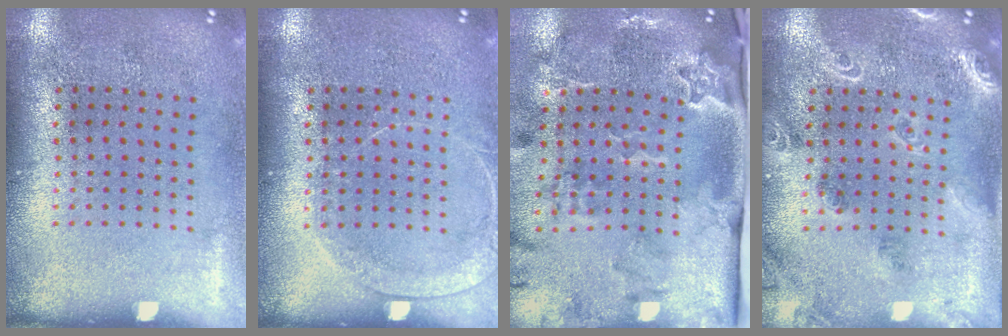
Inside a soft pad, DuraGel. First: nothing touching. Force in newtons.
{"total": 1.4, "press": 1.4, "slide": 0.1}
{"total": 3.6, "press": 2.4, "slide": 2.6}
{"total": 1.8, "press": 1.7, "slide": 0.4}